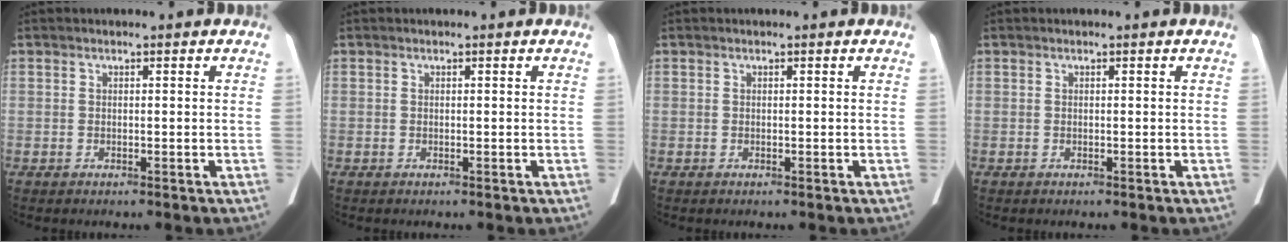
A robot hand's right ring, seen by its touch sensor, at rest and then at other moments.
{"total": 0.0}
{"total": 0.0}
{"total": 0.0}